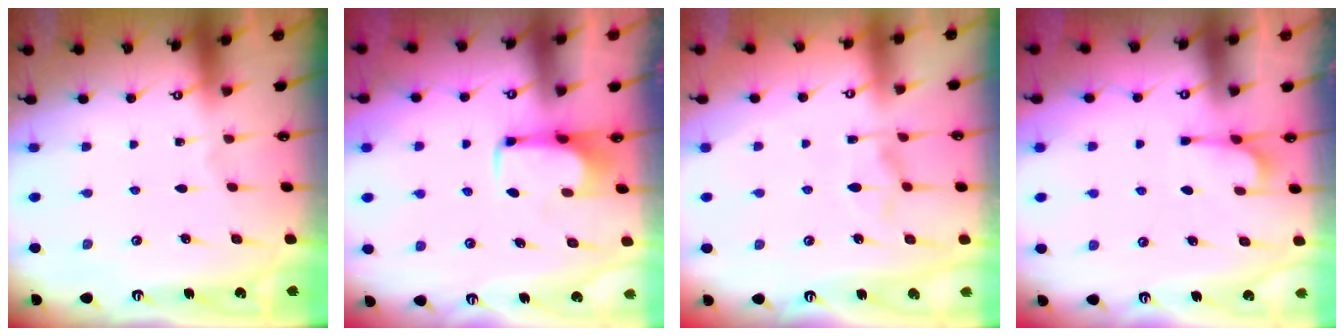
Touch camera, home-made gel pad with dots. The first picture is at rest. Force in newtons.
{"total": 2.0, "press": 1.9, "slide": 0.4}
{"total": 2.3, "press": 2.0, "slide": 1.2}
{"total": 1.1, "press": 0.2, "slide": 1.1}